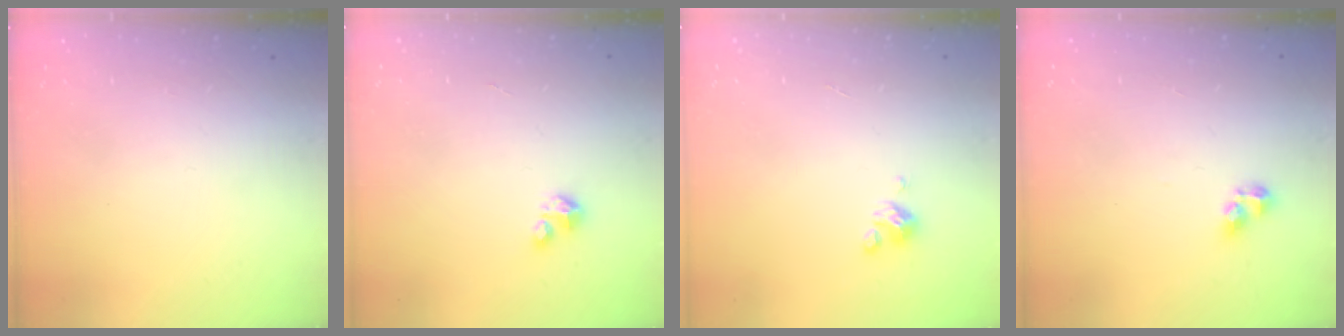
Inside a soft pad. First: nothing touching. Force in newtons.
{"total": 1.9, "press": 1.9, "slide": 0.1}
{"total": 3.7, "press": 3.7, "slide": 0.3}
{"total": 5.4, "press": 5.3, "slide": 0.6}